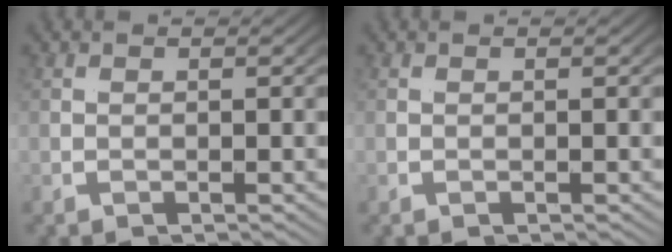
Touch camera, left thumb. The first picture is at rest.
{"total": 0.0}